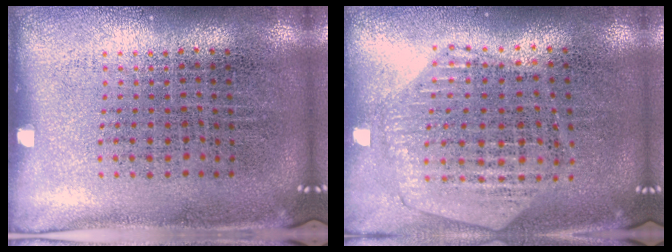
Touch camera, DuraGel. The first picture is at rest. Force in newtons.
{"total": 1.2, "press": 1.2, "slide": 0.2}